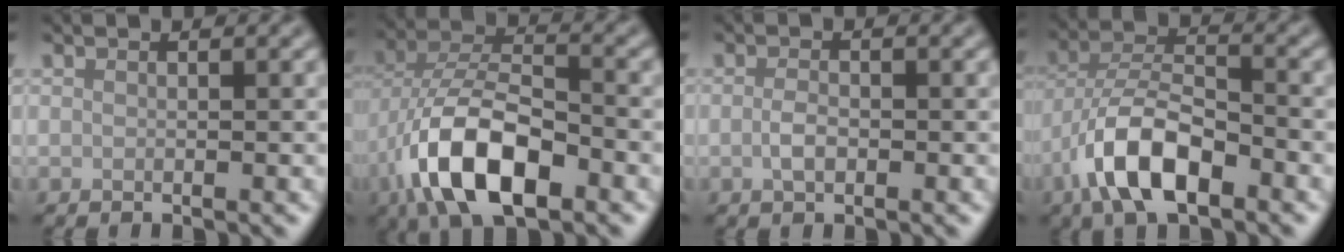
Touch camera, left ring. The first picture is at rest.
{"total": 10.3, "force": [-4.7, 4.8, 7.8], "torque": [-0.151, 0.006, -0.092]}
{"total": 1.5, "force": [-0.4, 0.8, 1.2], "torque": [-0.025, 0.001, -0.009]}
{"total": 7.7, "force": [-4.1, 3.2, 5.6], "torque": [-0.102, 0.009, -0.084]}